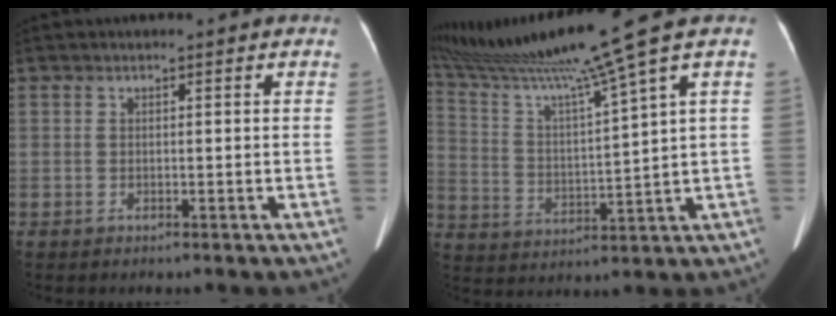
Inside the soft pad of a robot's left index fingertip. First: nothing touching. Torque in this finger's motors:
{"motor_torque": [-0.83, -1.02, -0.06, 0.02]}